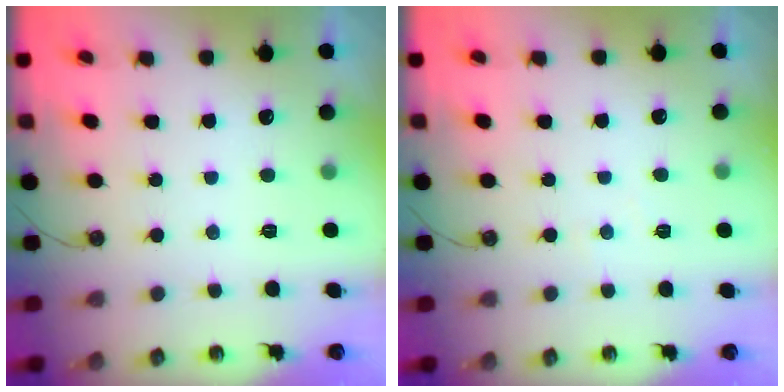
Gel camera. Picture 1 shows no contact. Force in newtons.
{"total": 2.7, "press": 2.7, "slide": 0.4}